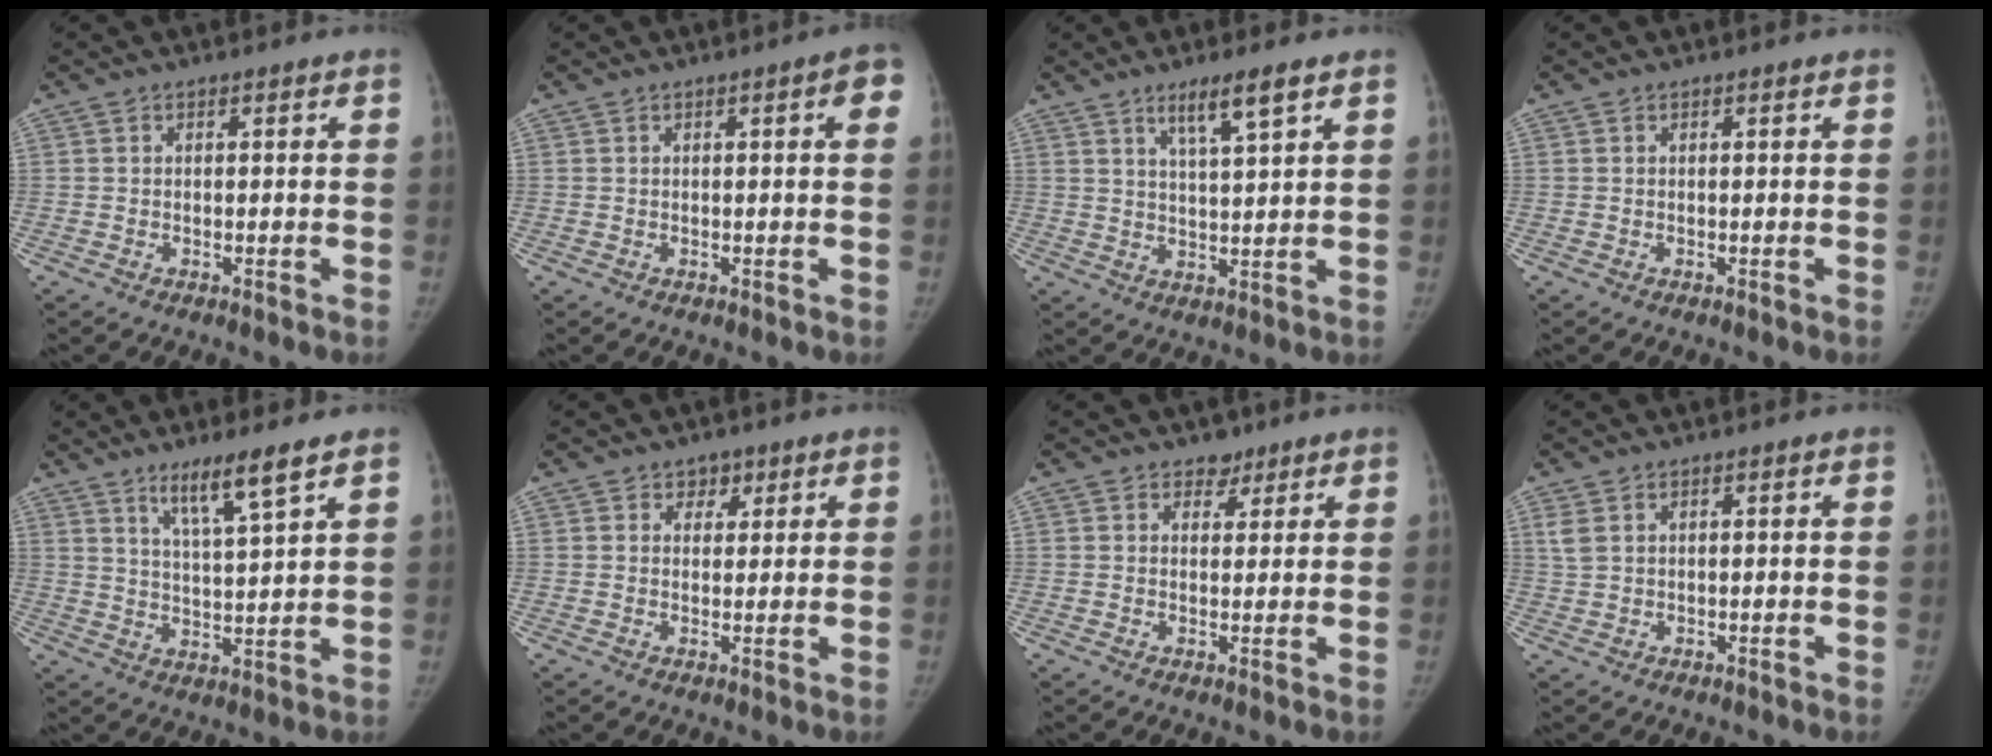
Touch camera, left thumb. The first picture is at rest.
{"total": 3.4, "force": [0.9, 0.7, 3.2], "torque": [-0.033, 0.004, 0.008]}
{"total": 5.9, "force": [3.7, 0.4, 4.5], "torque": [-0.081, -0.027, 0.069]}
{"total": 0.0}
{"total": 7.4, "force": [5.2, 0.2, 5.4], "torque": [-0.097, -0.038, 0.096]}
{"total": 2.6, "force": [1.5, 2.0, 0.7], "torque": [0.015, -0.006, 0.017]}
{"total": 2.5, "force": [1.8, 1.8, 0.4], "torque": [0.015, -0.009, 0.020]}
{"total": 2.2, "force": [1.1, 1.2, 1.4], "torque": [-0.035, 0.007, 0.033]}